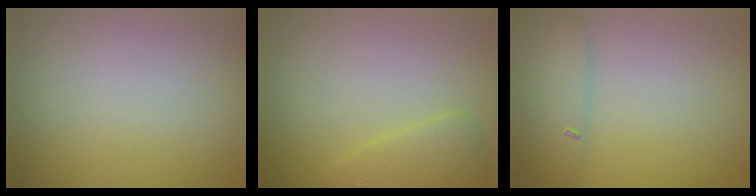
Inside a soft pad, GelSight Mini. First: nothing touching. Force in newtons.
{"total": 1.9, "press": 1.9, "slide": 0.1}
{"total": 2.5, "press": 2.5, "slide": 0.1}